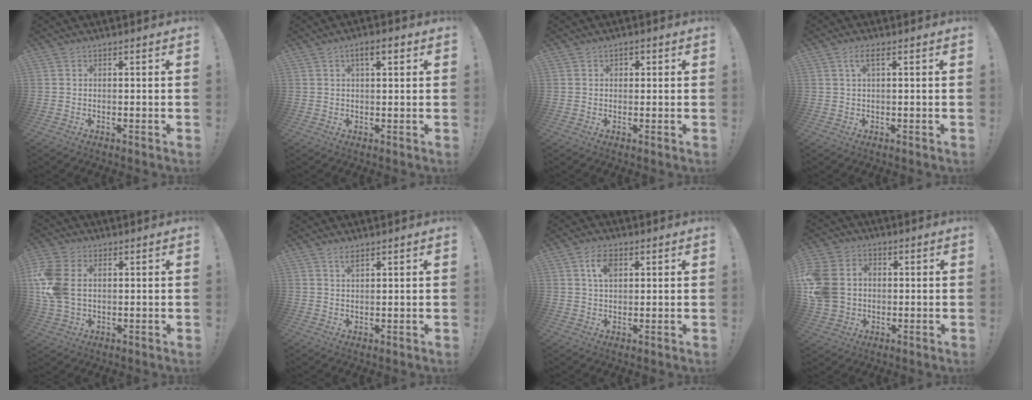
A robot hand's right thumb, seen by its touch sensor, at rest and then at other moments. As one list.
[{"total": 4.4, "force": [1.9, 1.4, 3.7], "torque": [-0.053, -0.003, 0.027]}, {"total": 1.1, "force": [0.1, 1.0, 0.3], "torque": [0.002, 0.001, 0.001]}, {"total": 3.0, "force": [1.0, 1.0, 2.6], "torque": [-0.049, 0.005, 0.016]}, {"total": 10.9, "force": [2.0, 7.5, 7.6], "torque": [-0.166, -0.004, 0.040]}, {"total": 2.3, "force": [1.7, 0.2, 1.5], "torque": [-0.028, -0.006, 0.030]}, {"total": 6.1, "force": [2.4, 3.6, 4.4], "torque": [-0.072, 0.002, 0.040]}, {"total": 13.2, "force": [0.5, 11.1, 7.1], "torque": [-0.145, 0.011, 0.015]}]